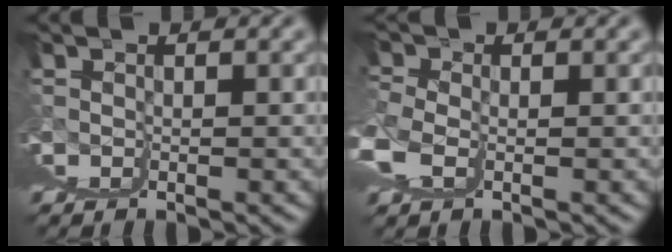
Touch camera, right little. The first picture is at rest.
{"total": 3.3, "force": [2.0, 2.5, 0.9], "torque": [-0.018, 0.004, 0.031]}